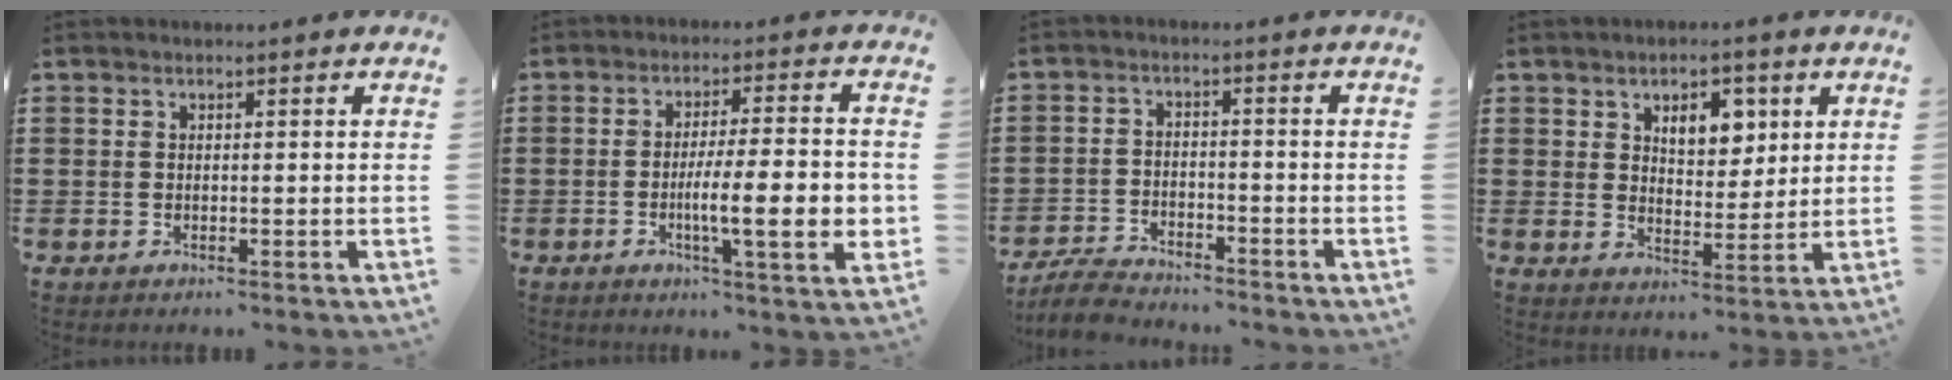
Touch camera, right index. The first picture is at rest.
{"total": 10.5, "force": [-2.3, 1.6, 10.1], "torque": [-0.172, -0.010, -0.043]}
{"total": 4.7, "force": [-4.5, 0.7, 1.0], "torque": [-0.031, 0.002, -0.094]}
{"total": 5.8, "force": [2.7, 3.5, 3.8], "torque": [-0.062, 0.005, 0.043]}